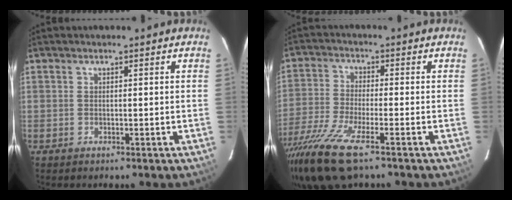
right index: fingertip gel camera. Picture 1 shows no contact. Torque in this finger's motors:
{"motor_torque": [1.49, -0.65, 0.86, 0.21]}